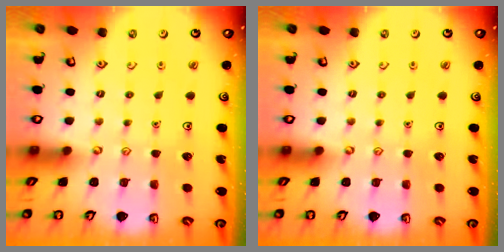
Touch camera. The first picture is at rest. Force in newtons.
{"total": 0.0}